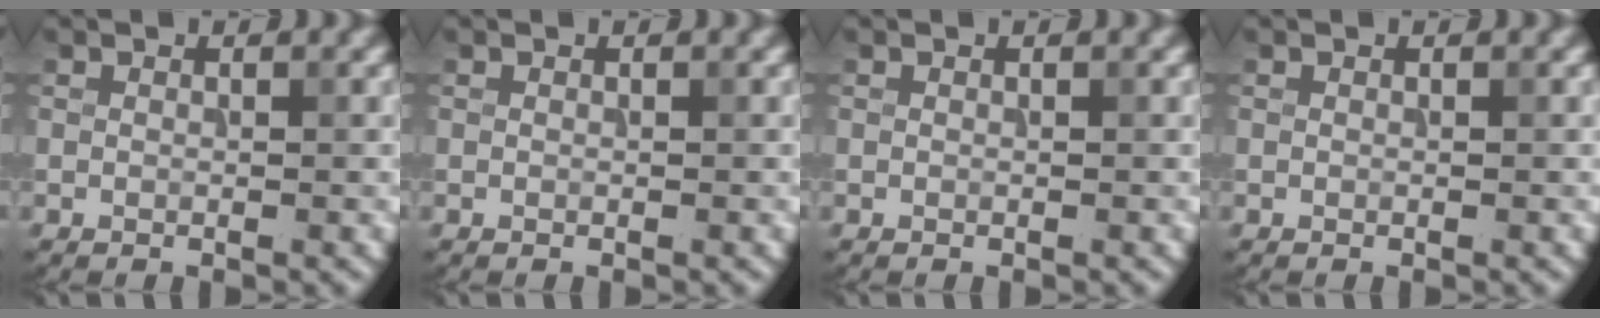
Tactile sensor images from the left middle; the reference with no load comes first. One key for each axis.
{"total": 0.0}
{"total": 0.0}
{"total": 0.0}